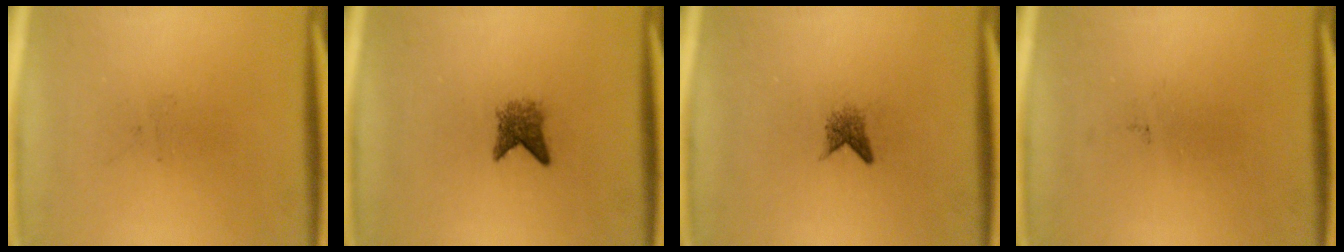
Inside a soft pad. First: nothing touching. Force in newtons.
{"total": 2.6}
{"total": 1.6}
{"total": 0.0}